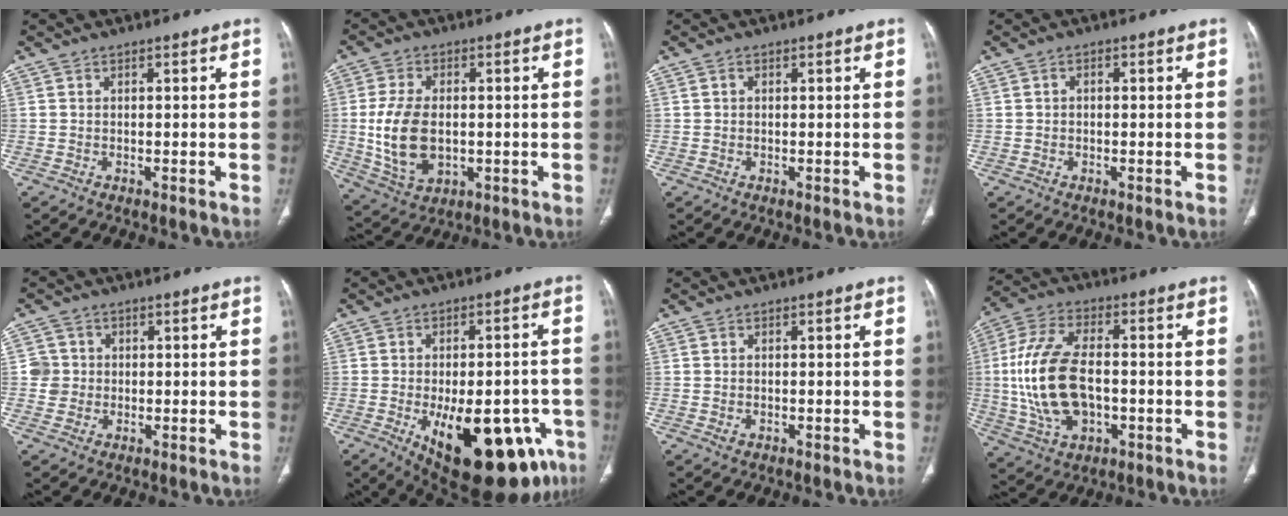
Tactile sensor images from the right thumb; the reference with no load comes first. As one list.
[{"total": 12.1, "force": [-0.6, 7.5, 9.4], "torque": [-0.184, -0.004, 0.001]}, {"total": 0.5, "force": [0.1, 0.4, 0.3], "torque": [-0.001, 0.002, 0.001]}, {"total": 1.0, "force": [0.0, 0.8, 0.6], "torque": [-0.006, 0.004, -0.002]}, {"total": 3.9, "force": [0.1, 3.9, 0.3], "torque": [0.024, 0.008, 0.000]}, {"total": 24.3, "force": [-9.7, 11.1, 19.3], "torque": [-0.209, 0.010, -0.113]}, {"total": 1.0, "force": [-0.3, 0.7, 0.6], "torque": [-0.015, 0.005, -0.001]}, {"total": 17.3, "force": [-1.3, 9.8, 14.2], "torque": [-0.289, 0.016, -0.017]}]